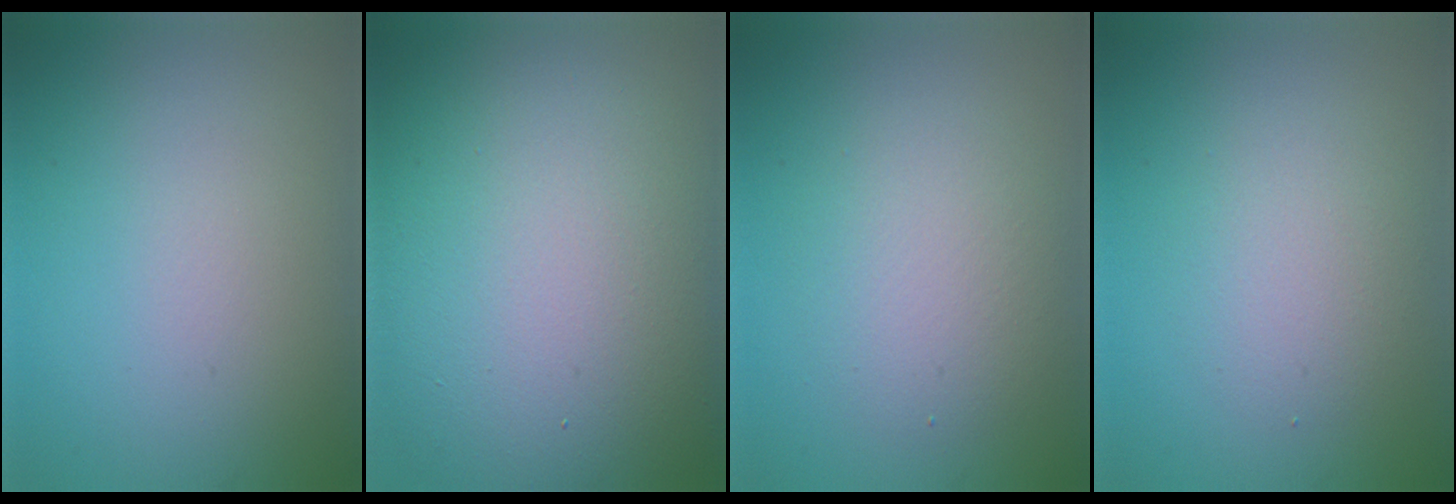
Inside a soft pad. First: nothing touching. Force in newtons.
{"total": 18.6, "press": 18.5, "slide": 1.2}
{"total": 3.6, "press": 3.6, "slide": 0.3}
{"total": 2.7, "press": 2.7, "slide": 0.2}